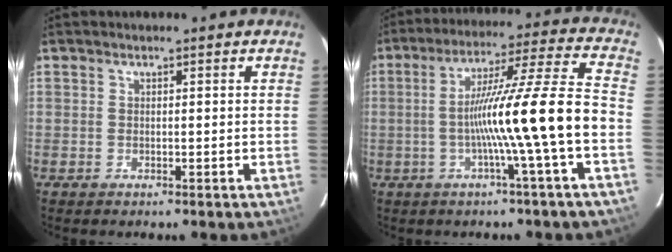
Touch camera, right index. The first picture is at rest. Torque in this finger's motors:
{"motor_torque": [2.04, -0.09, 1.01, 0.21]}